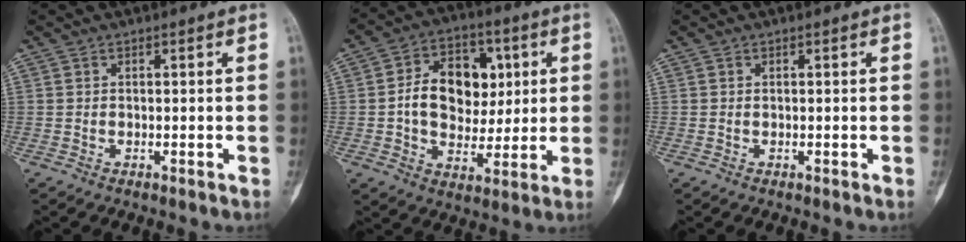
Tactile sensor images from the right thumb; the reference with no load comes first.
{"total": 15.0, "force": [1.9, 10.9, 10.1], "torque": [-0.119, 0.013, 0.032]}
{"total": 0.0}